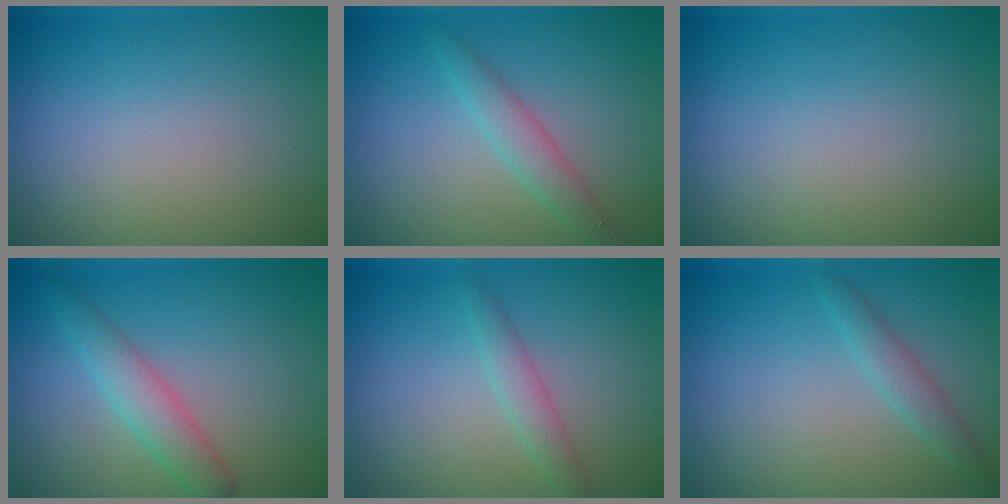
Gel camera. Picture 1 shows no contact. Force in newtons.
{"total": 2.1, "press": 2.1, "slide": 0.0}
{"total": 0.0}
{"total": 2.9, "press": 2.9, "slide": 0.1}
{"total": 1.7, "press": 1.7, "slide": 0.1}
{"total": 1.7, "press": 1.7, "slide": 0.0}